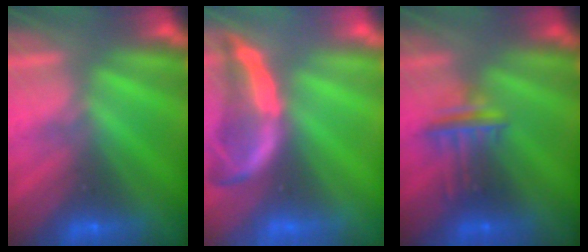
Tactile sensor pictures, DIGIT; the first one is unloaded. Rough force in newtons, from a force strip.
{"total": 1.9}
{"total": 2.8}